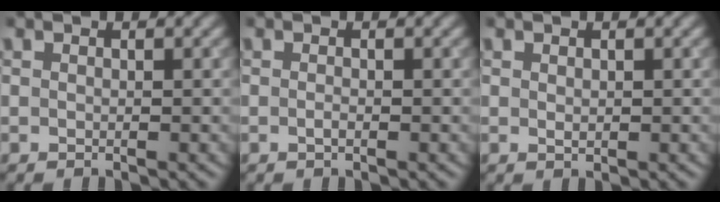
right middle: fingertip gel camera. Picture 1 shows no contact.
{"total": 0.6, "force": [-0.2, 0.2, 0.5], "torque": [-0.011, 0.000, -0.005]}
{"total": 0.6, "force": [0.1, 0.4, 0.4], "torque": [-0.007, -0.001, 0.004]}